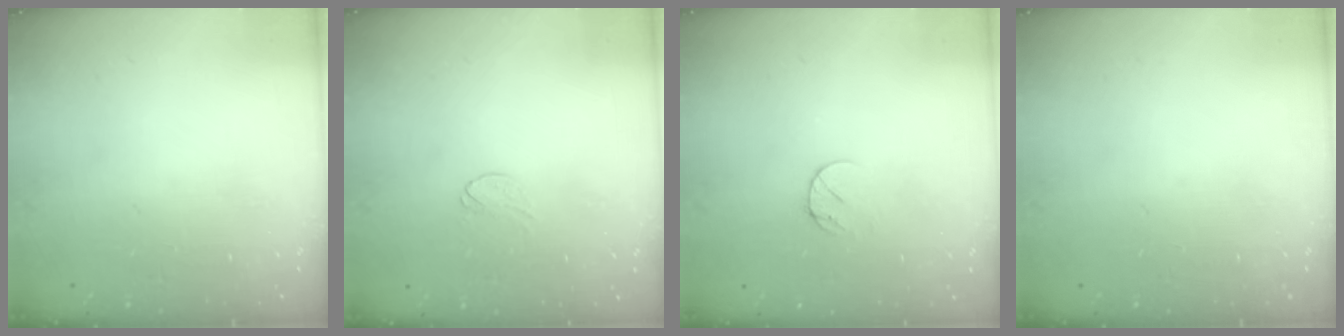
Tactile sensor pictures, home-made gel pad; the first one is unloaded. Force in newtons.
{"total": 4.7, "press": 4.6, "slide": 0.4}
{"total": 5.9, "press": 5.9, "slide": 0.6}
{"total": 0.0}